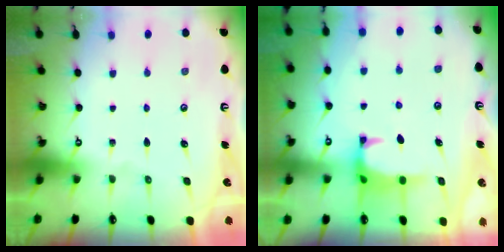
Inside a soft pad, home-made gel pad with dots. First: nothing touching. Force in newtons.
{"total": 1.1, "press": 0.9, "slide": 0.6}